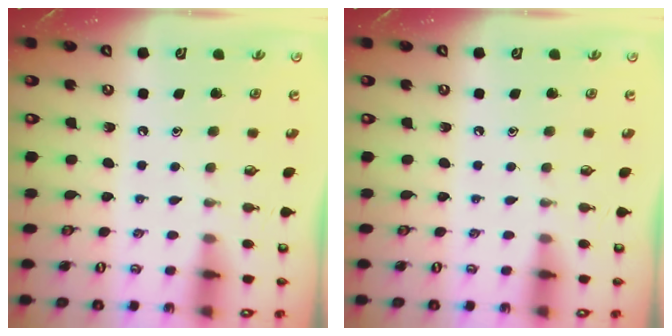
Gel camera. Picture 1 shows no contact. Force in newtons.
{"total": 0.0}